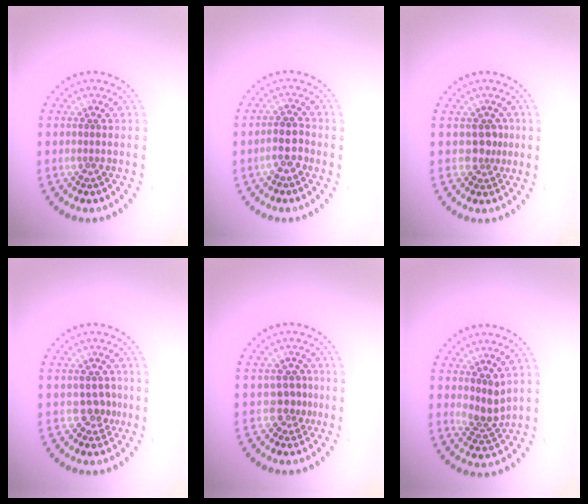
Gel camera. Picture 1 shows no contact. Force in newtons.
{"total": 2.1, "press": 2.0, "slide": 0.8}
{"total": 1.7, "press": 1.3, "slide": 1.1}
{"total": 1.9, "press": 1.6, "slide": 0.9}
{"total": 2.1, "press": 1.5, "slide": 1.4}
{"total": 2.5, "press": 1.9, "slide": 1.5}